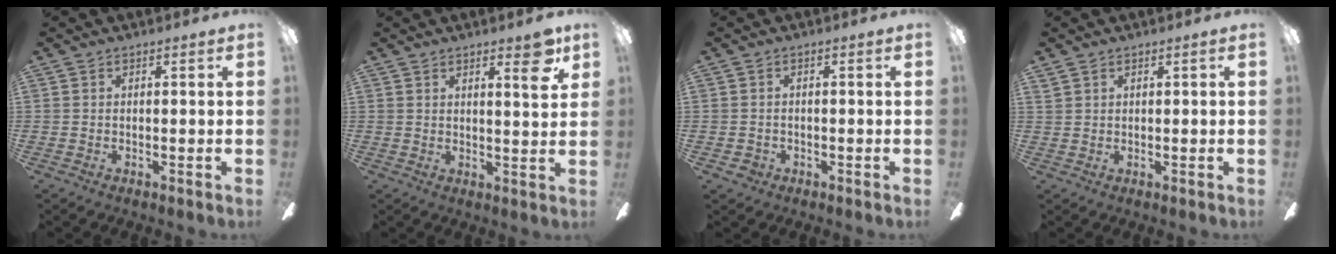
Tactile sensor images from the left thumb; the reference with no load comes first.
{"total": 6.3, "force": [4.3, 1.3, 4.5], "torque": [-0.056, -0.021, 0.065]}
{"total": 1.8, "force": [-0.9, 1.6, 0.5], "torque": [-0.006, 0.006, -0.018]}
{"total": 1.2, "force": [0.9, 0.7, 0.2], "torque": [-0.007, 0.001, 0.017]}